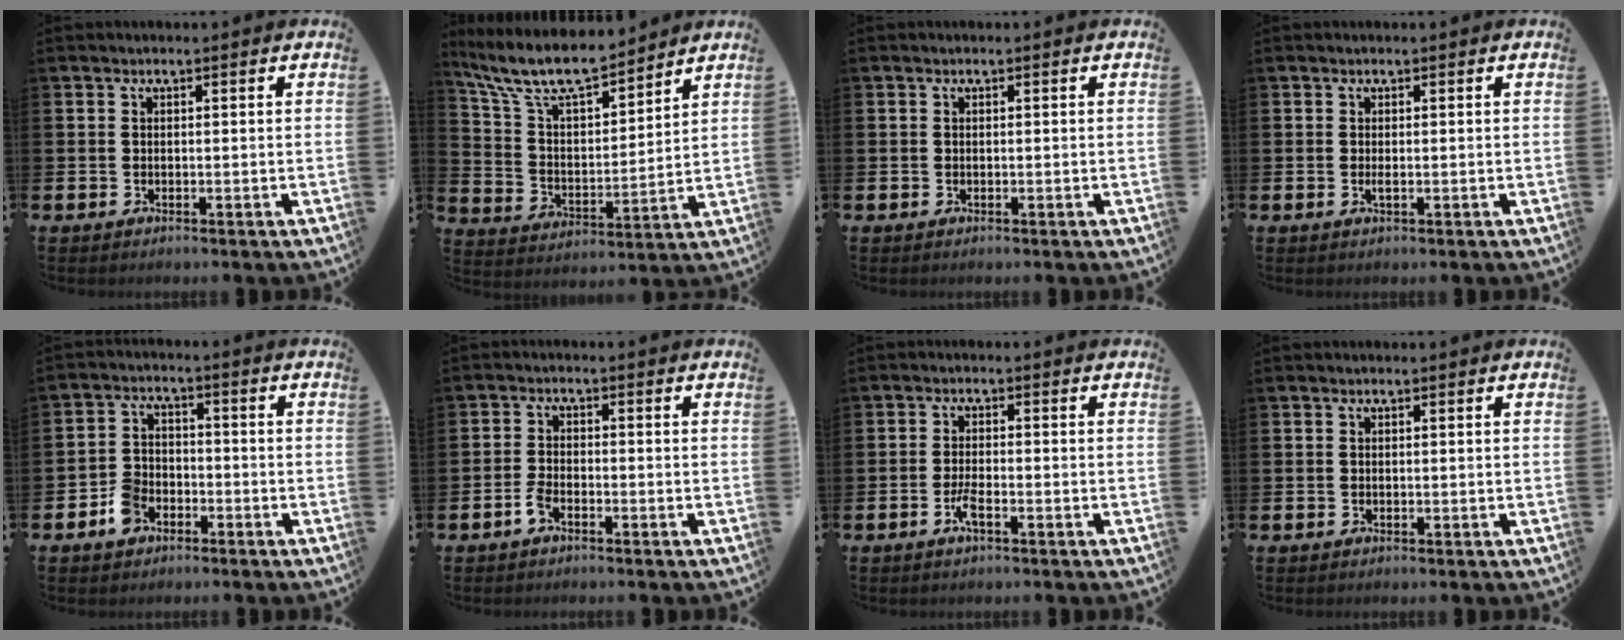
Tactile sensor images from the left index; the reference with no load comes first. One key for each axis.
{"total": 10.3, "fx": 9.2, "fy": 2.4, "fz": 4.0, "tx": -0.121, "ty": -0.052, "tz": 0.165}
{"total": 0.0}
{"total": 0.6, "fx": 0.0, "fy": 0.0, "fz": 0.6, "tx": -0.016, "ty": 0.000, "tz": 0.001}
{"total": 4.3, "fx": -2.8, "fy": 2.8, "fz": 1.6, "tx": -0.042, "ty": 0.012, "tz": -0.054}
{"total": 2.4, "fx": -1.6, "fy": 0.9, "fz": 1.5, "tx": -0.035, "ty": 0.008, "tz": -0.029}
{"total": 2.4, "fx": -1.2, "fy": 0.5, "fz": 2.0, "tx": -0.050, "ty": 0.002, "tz": -0.024}
{"total": 0.0}